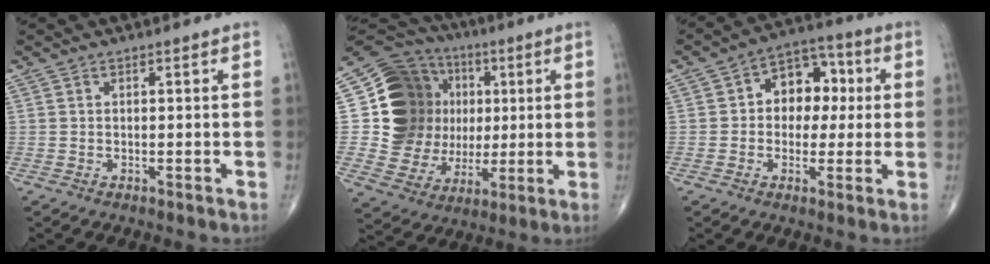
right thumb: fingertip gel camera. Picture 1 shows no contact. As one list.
[{"total": 20.7, "force": [2.8, 17.8, 10.1], "torque": [-0.121, 0.020, 0.067]}, {"total": 11.0, "force": [1.3, 8.0, 7.3], "torque": [-0.057, 0.027, 0.011]}]